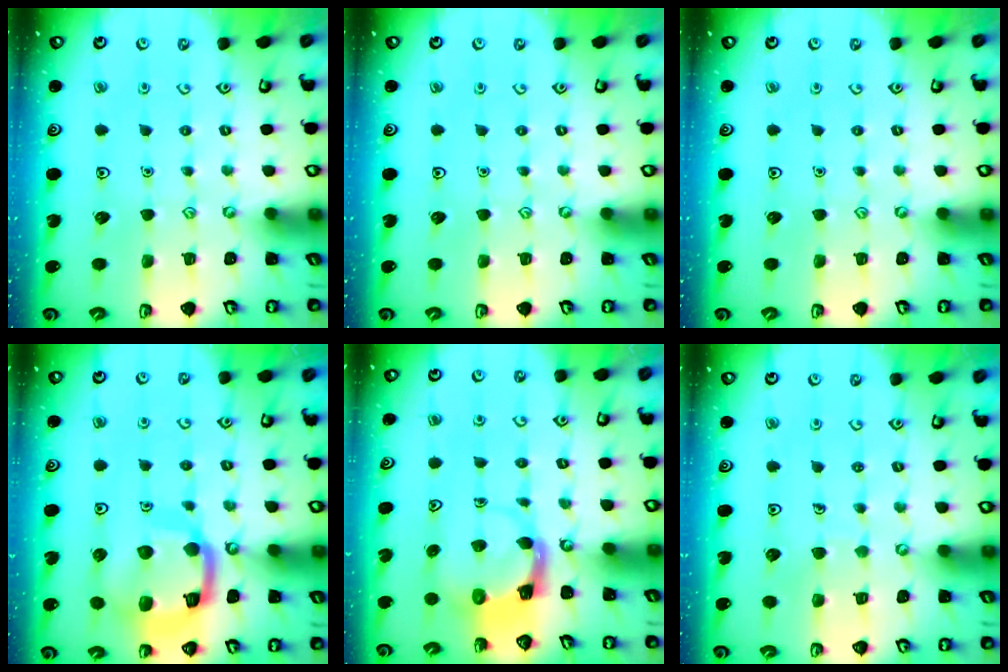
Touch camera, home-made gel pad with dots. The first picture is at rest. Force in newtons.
{"total": 0.0}
{"total": 0.0}
{"total": 14.0, "press": 14.0, "slide": 1.2}
{"total": 3.7, "press": 3.7, "slide": 0.6}
{"total": 3.4, "press": 3.4, "slide": 0.2}